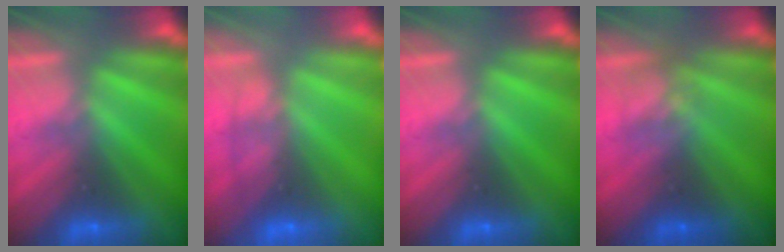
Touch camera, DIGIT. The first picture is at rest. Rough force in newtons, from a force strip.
{"total": 1.6}
{"total": 0.0}
{"total": 2.4}